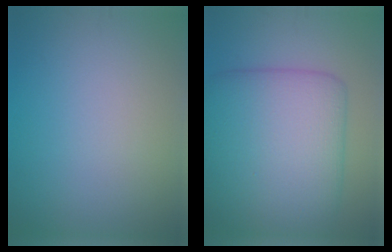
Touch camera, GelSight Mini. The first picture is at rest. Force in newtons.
{"total": 11.1, "press": 11.1, "slide": 0.1}